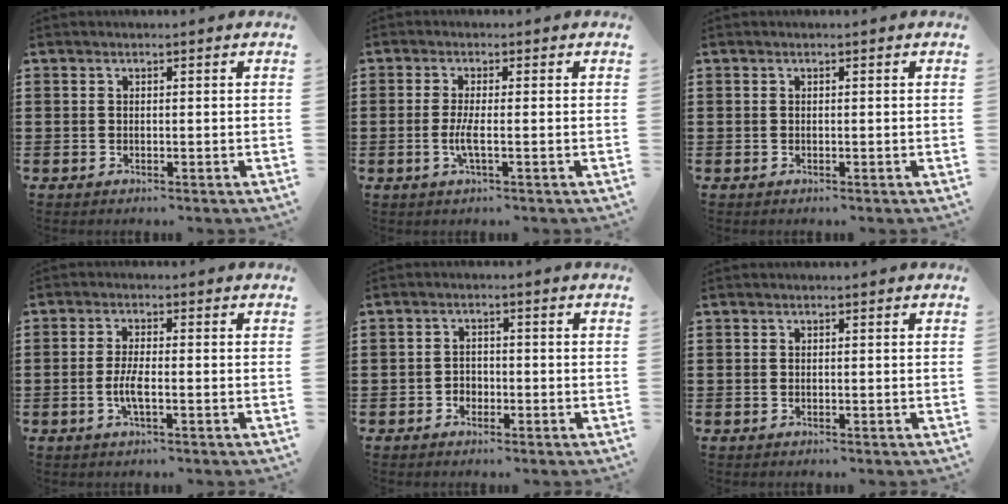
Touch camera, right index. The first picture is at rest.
{"total": 3.1, "force": [-0.6, 0.2, 3.0], "torque": [-0.069, -0.011, -0.017]}
{"total": 0.0}
{"total": 3.5, "force": [-1.1, 0.7, 3.3], "torque": [-0.073, -0.005, -0.023]}
{"total": 1.9, "force": [-1.2, 1.3, 0.4], "torque": [-0.014, 0.002, -0.028]}
{"total": 0.0}